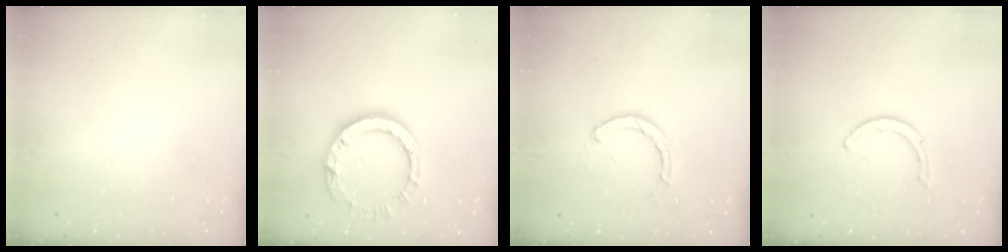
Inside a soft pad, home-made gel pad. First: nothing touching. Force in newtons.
{"total": 10.2, "press": 10.2, "slide": 0.9}
{"total": 2.3, "press": 2.3, "slide": 0.3}
{"total": 2.9, "press": 2.9, "slide": 0.4}